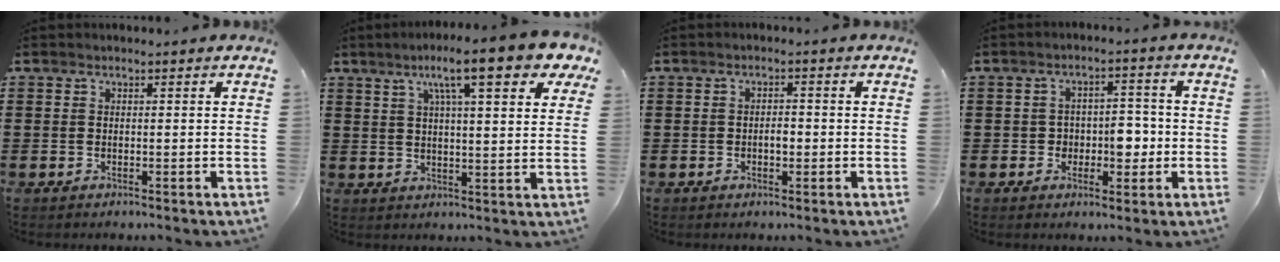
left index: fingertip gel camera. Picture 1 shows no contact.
{"total": 10.5, "force": [6.8, 1.4, 7.8], "torque": [-0.138, -0.014, 0.110]}
{"total": 1.8, "force": [-0.3, 0.7, 1.6], "torque": [-0.031, 0.004, -0.007]}
{"total": 4.7, "force": [-1.0, 3.5, 3.0], "torque": [-0.049, 0.003, -0.025]}